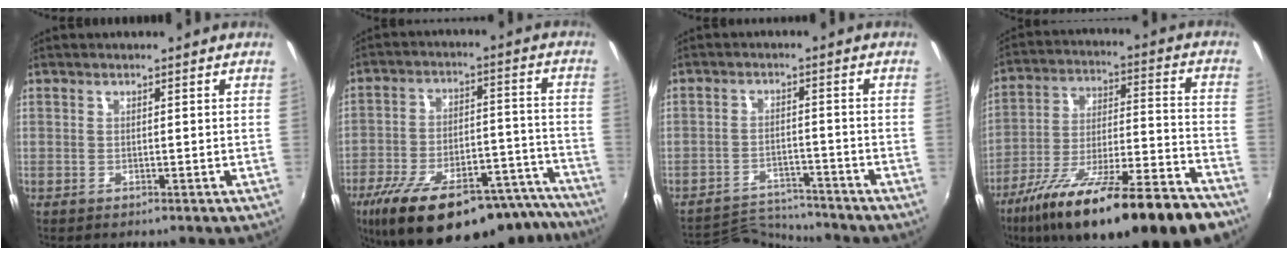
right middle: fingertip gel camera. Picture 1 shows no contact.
{"total": 28.3, "force": [-22.2, 9.0, 15.0], "torque": [-0.251, -0.019, -0.306]}
{"total": 8.5, "force": [-8.4, 0.6, 0.6], "torque": [-0.035, 0.007, -0.141]}
{"total": 26.8, "force": [-19.4, 5.1, 17.9], "torque": [-0.293, -0.058, -0.298]}